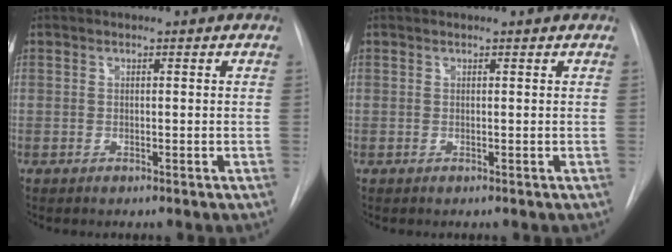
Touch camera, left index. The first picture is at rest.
{"total": 0.0}